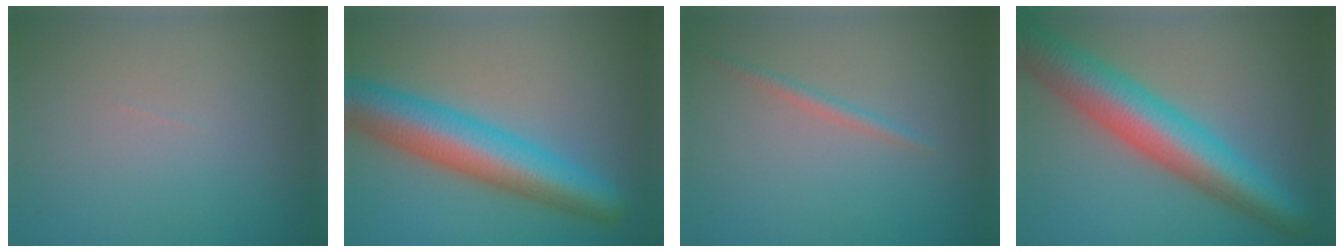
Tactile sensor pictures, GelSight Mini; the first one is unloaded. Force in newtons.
{"total": 8.9, "press": 8.9, "slide": 0.3}
{"total": 1.2, "press": 1.2, "slide": 0.0}
{"total": 9.5, "press": 9.5, "slide": 0.2}